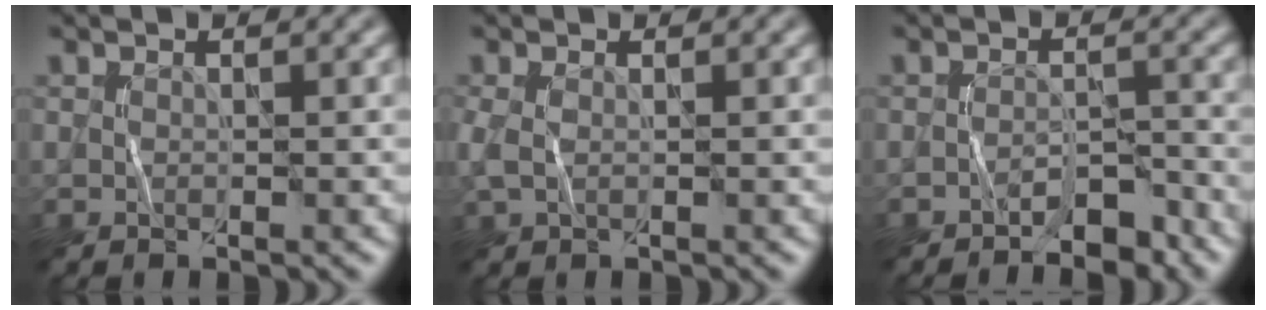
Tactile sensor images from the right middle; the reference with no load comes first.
{"total": 1.7, "force": [0.0, 1.1, 1.4], "torque": [-0.041, 0.001, -0.001]}
{"total": 2.8, "force": [-2.5, 0.7, 1.2], "torque": [-0.015, 0.012, -0.040]}